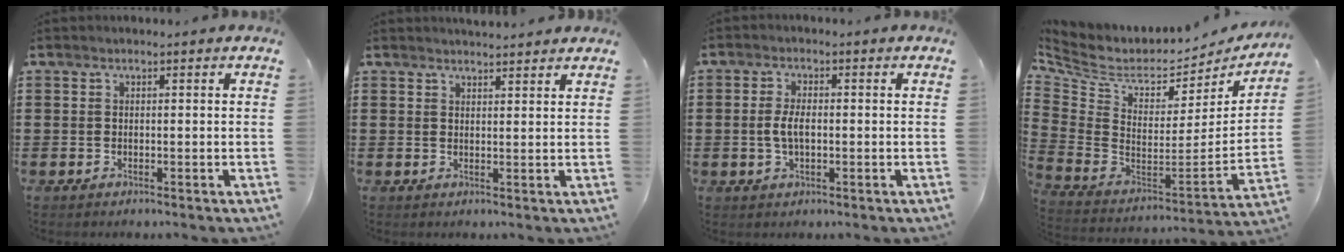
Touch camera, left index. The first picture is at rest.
{"total": 2.1, "force": [2.1, 0.0, 0.1], "torque": [-0.007, -0.002, 0.041]}
{"total": 3.6, "force": [-0.2, 1.6, 3.2], "torque": [-0.077, -0.002, -0.010]}
{"total": 5.4, "force": [4.1, 2.5, 2.4], "torque": [-0.078, -0.050, 0.068]}